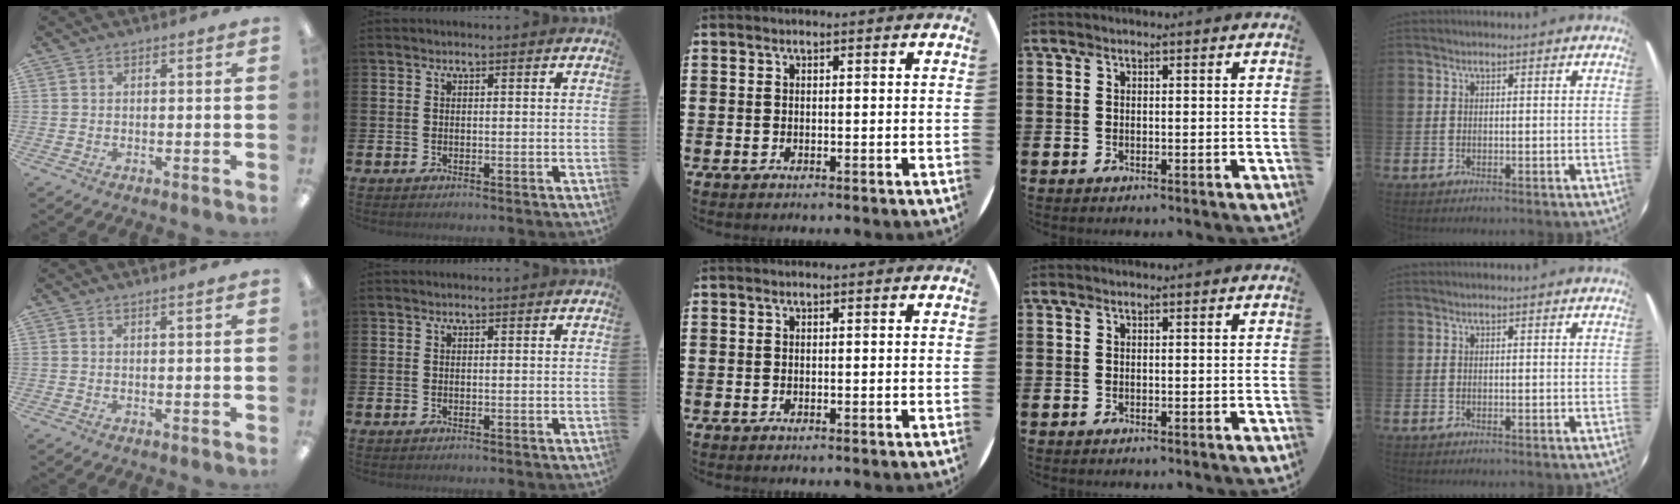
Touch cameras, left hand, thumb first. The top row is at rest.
{"thumb": {"total": 0.7, "force": [0.4, -0.1, 0.6], "torque": [-0.010, -0.002, 0.007]}}